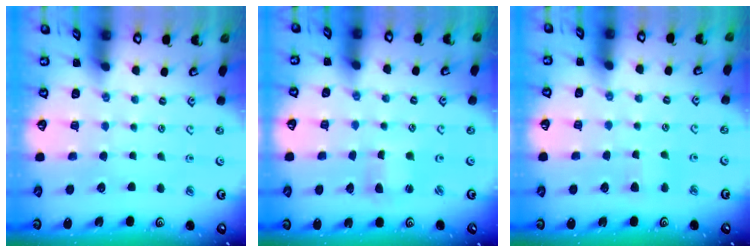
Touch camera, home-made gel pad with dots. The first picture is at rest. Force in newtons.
{"total": 2.1, "press": 2.1, "slide": 0.4}
{"total": 3.8, "press": 3.7, "slide": 0.7}